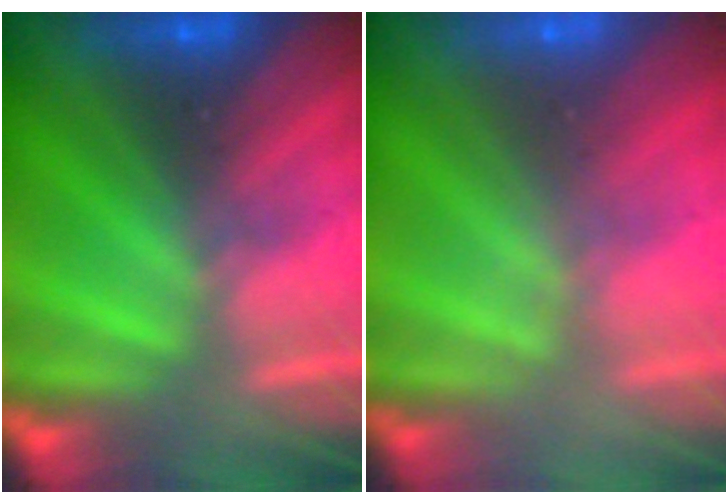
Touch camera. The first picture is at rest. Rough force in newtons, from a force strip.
{"total": 1.9}